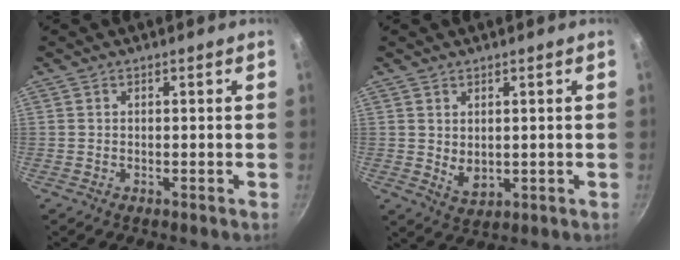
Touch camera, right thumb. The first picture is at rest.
{"total": 3.7, "force": [1.0, 2.5, 2.6], "torque": [-0.039, -0.016, 0.024]}